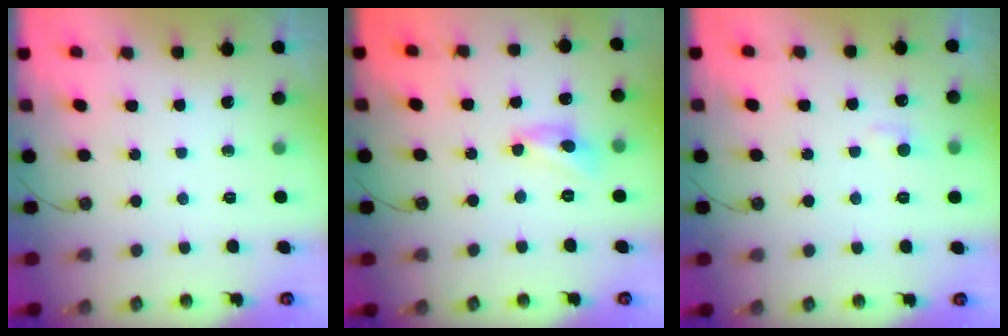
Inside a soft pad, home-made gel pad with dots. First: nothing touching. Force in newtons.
{"total": 4.7, "press": 4.7, "slide": 0.3}
{"total": 2.7, "press": 2.6, "slide": 0.5}